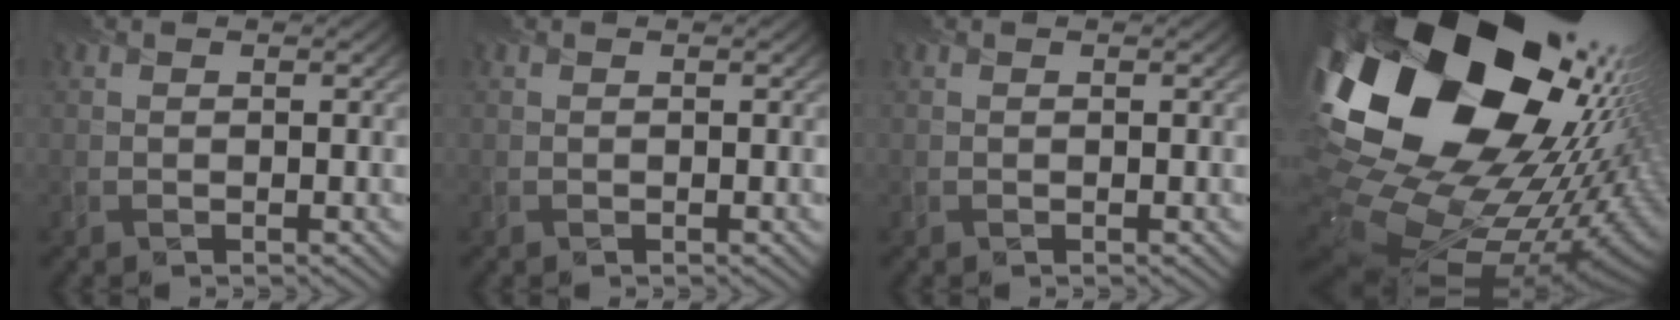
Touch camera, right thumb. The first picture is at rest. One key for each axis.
{"total": 0.0}
{"total": 0.0}
{"total": 23.1, "fx": 4.7, "fy": 16.5, "fz": 15.5, "tx": -0.324, "ty": -0.040, "tz": 0.087}